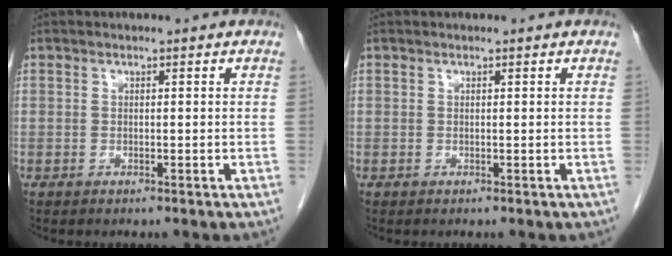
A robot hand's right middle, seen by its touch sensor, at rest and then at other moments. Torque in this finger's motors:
{"motor_torque": [0.18, -0.08, 0.04, 0.00]}